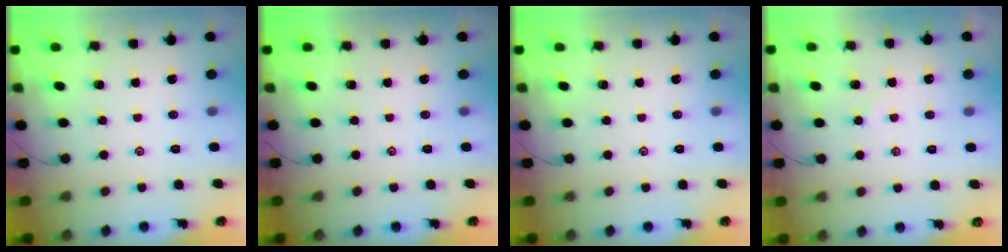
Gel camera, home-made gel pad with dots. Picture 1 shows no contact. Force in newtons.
{"total": 0.0}
{"total": 0.0}
{"total": 2.7, "press": 2.7, "slide": 0.4}